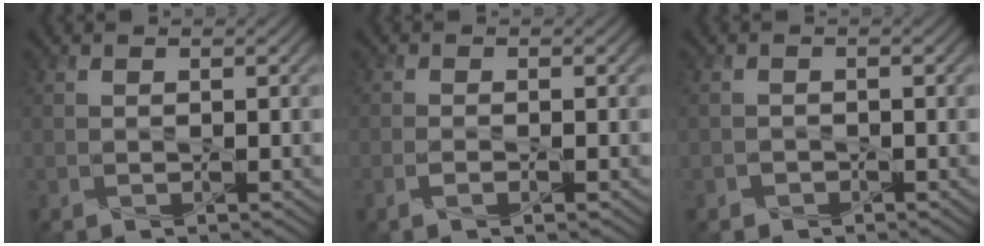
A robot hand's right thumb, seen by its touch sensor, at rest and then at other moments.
{"total": 1.8, "force": [-0.9, 0.3, 1.5], "torque": [-0.033, 0.002, -0.021]}
{"total": 1.1, "force": [-0.7, 0.8, 0.1], "torque": [0.001, -0.001, -0.015]}